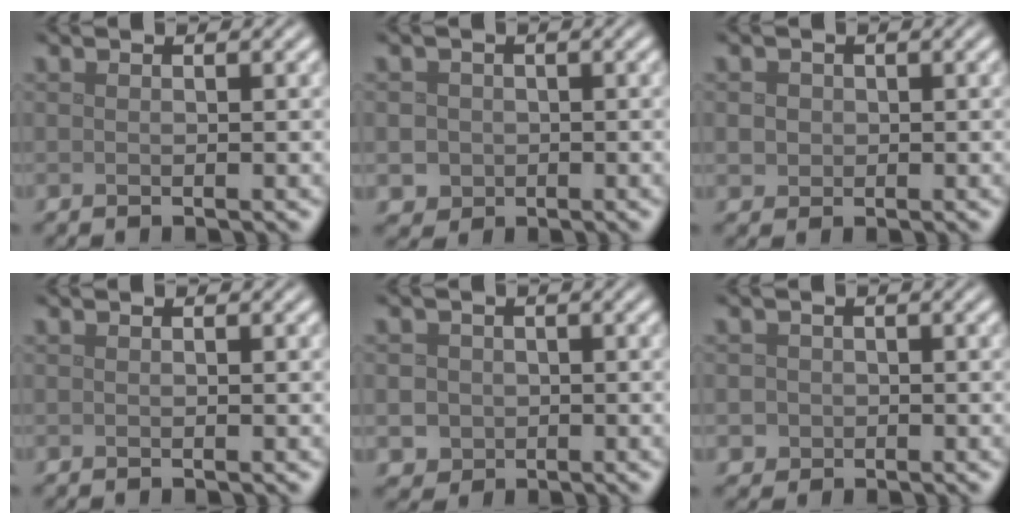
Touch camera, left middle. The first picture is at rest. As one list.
[{"total": 2.5, "force": [-0.3, 2.4, 0.5], "torque": [0.006, 0.004, -0.011]}, {"total": 1.7, "force": [0.3, 1.6, 0.6], "torque": [-0.007, 0.003, 0.009]}, {"total": 0.0}, {"total": 2.8, "force": [-0.4, 2.7, 0.7], "torque": [0.004, 0.004, -0.014]}, {"total": 1.6, "force": [-0.2, 1.5, 0.3], "torque": [0.009, -0.002, -0.003]}]